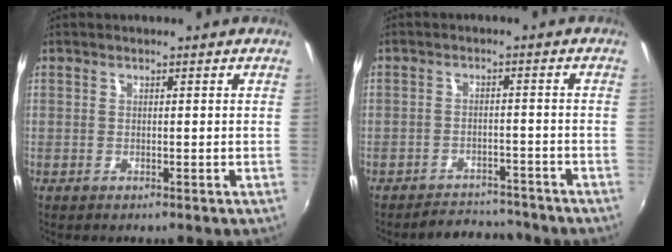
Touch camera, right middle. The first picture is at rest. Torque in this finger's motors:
{"motor_torque": [-2.14, 0.00, 0.10, 0.01]}